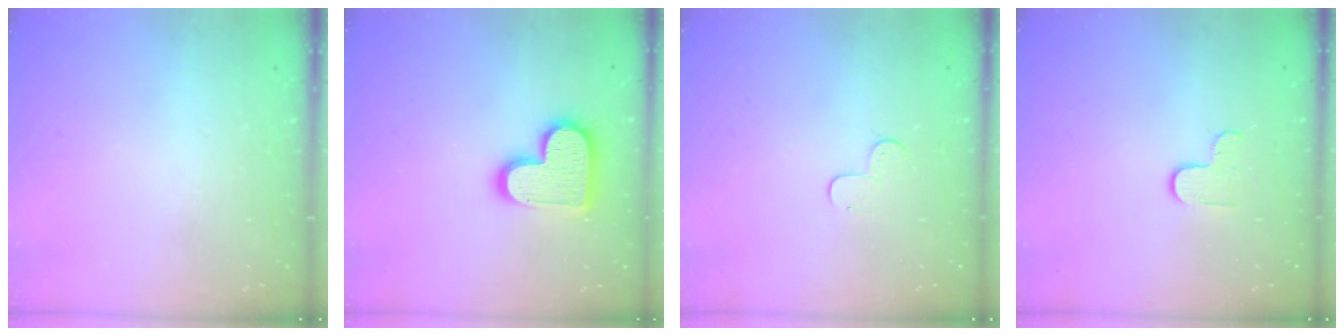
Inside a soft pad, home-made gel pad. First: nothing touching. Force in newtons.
{"total": 15.1, "press": 15.0, "slide": 0.9}
{"total": 3.9, "press": 3.9, "slide": 0.4}
{"total": 3.1, "press": 3.1, "slide": 0.4}